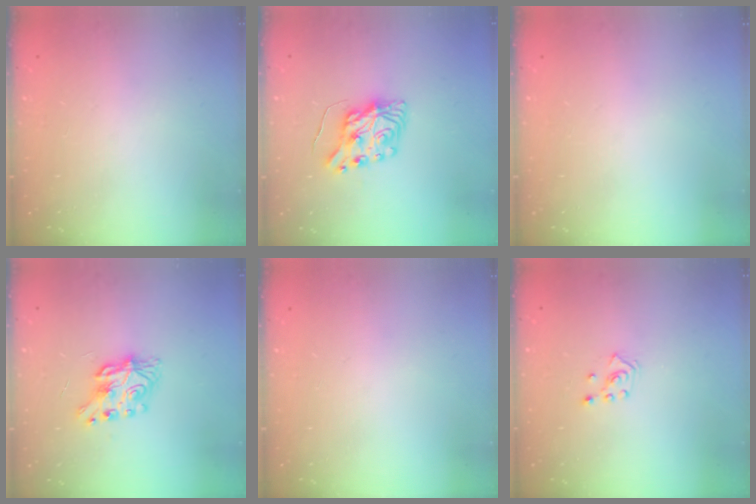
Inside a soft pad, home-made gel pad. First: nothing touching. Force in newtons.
{"total": 8.8, "press": 8.8, "slide": 1.0}
{"total": 0.0}
{"total": 7.9, "press": 7.9, "slide": 0.3}
{"total": 0.0}
{"total": 2.8, "press": 2.7, "slide": 0.7}